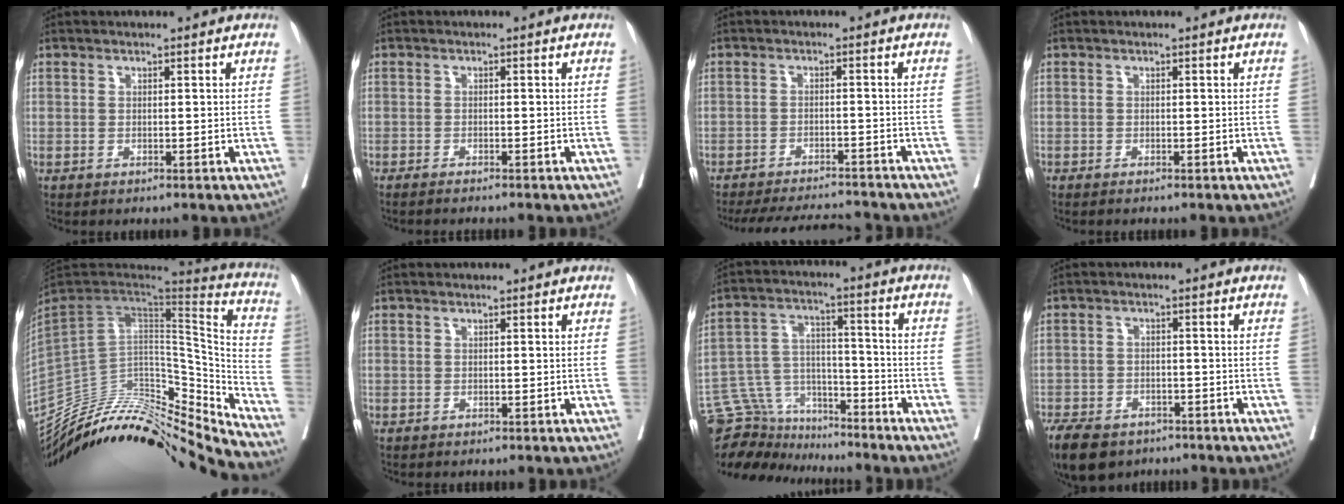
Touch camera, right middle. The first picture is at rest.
{"total": 3.3, "force": [-2.8, -0.2, 1.6], "torque": [-0.018, -0.001, -0.037]}
{"total": 11.0, "force": [-10.5, 1.5, 3.0], "torque": [-0.051, 0.002, -0.149]}
{"total": 0.7, "force": [-0.6, 0.0, 0.3], "torque": [-0.006, -0.002, -0.009]}
{"total": 30.2, "force": [-26.8, 6.1, 12.5], "torque": [-0.190, 0.003, -0.404]}
{"total": 0.0}
{"total": 10.9, "force": [-10.3, 3.6, 0.7], "torque": [-0.017, 0.057, -0.180]}
{"total": 11.7, "force": [-8.2, 6.4, 5.3], "torque": [-0.119, -0.009, -0.123]}